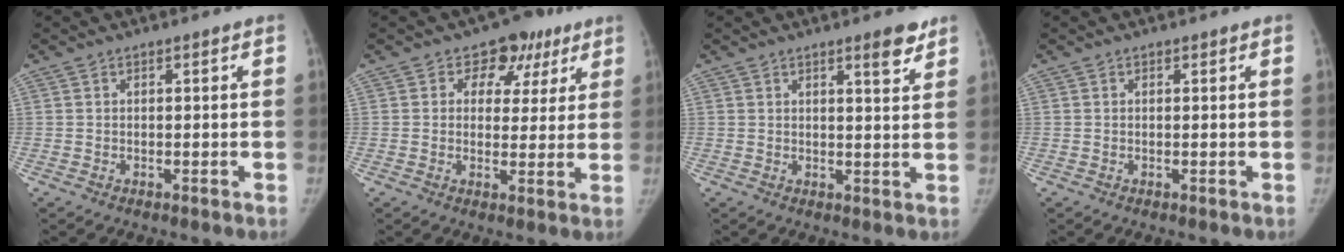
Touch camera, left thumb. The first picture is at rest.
{"total": 8.2, "force": [4.2, 6.4, 3.0], "torque": [0.014, -0.005, 0.052]}
{"total": 4.4, "force": [3.1, 1.0, 3.0], "torque": [-0.031, -0.022, 0.042]}
{"total": 0.0}